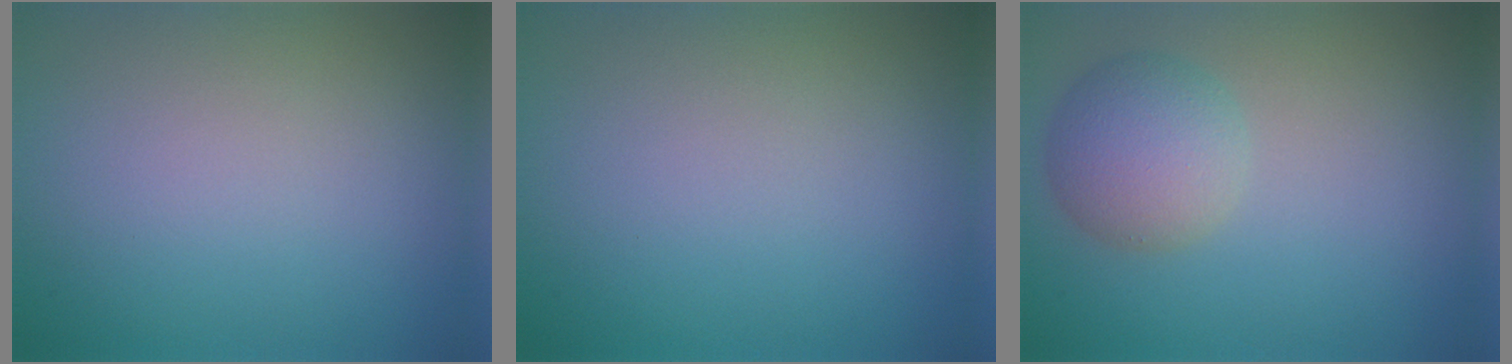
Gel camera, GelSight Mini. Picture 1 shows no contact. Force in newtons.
{"total": 0.0}
{"total": 3.9, "press": 3.9, "slide": 0.2}